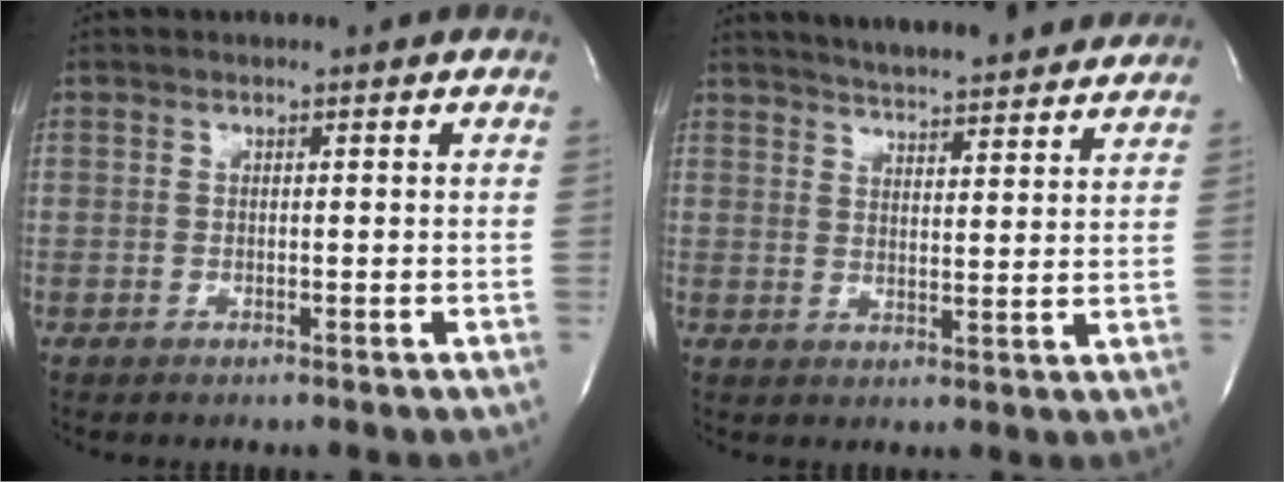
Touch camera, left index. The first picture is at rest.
{"total": 17.1, "force": [15.8, 2.1, 6.3], "torque": [-0.095, 0.010, 0.207]}